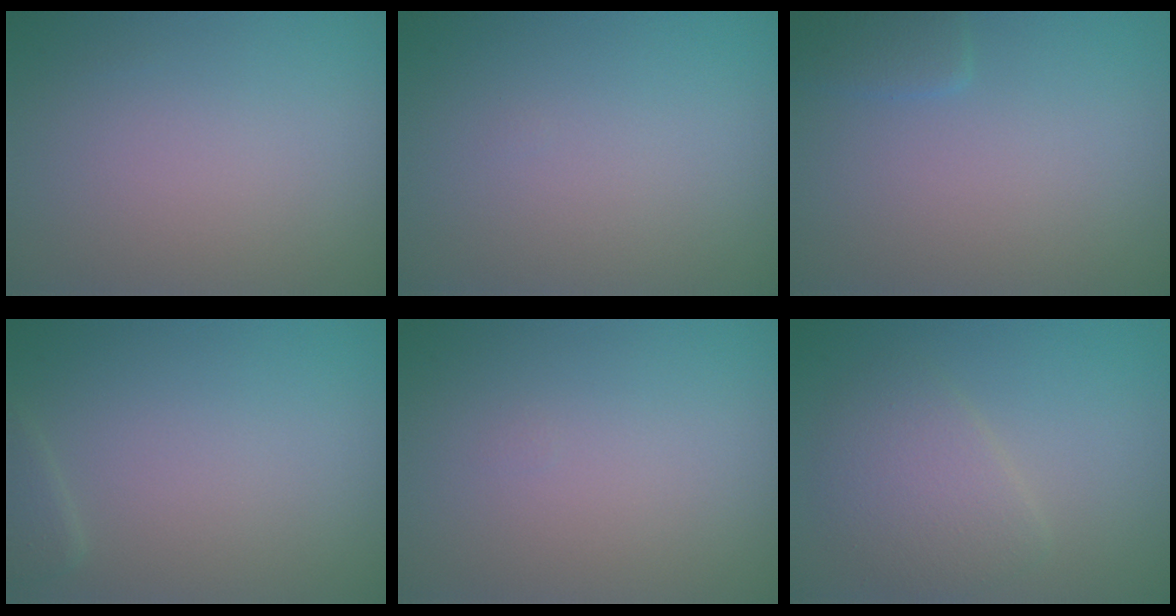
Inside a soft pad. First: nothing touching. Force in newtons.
{"total": 0.0}
{"total": 1.4, "press": 1.4, "slide": 0.1}
{"total": 1.1, "press": 1.1, "slide": 0.1}
{"total": 0.0}
{"total": 3.5, "press": 3.5, "slide": 0.1}